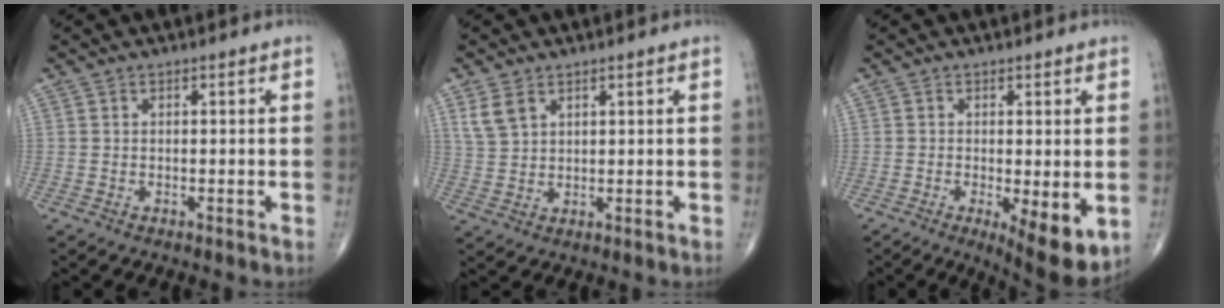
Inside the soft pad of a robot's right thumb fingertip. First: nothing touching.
{"total": 4.2, "force": [2.4, 2.6, 2.3], "torque": [-0.044, -0.006, 0.057]}
{"total": 8.7, "force": [-2.1, 2.7, 8.0], "torque": [-0.116, -0.024, -0.027]}